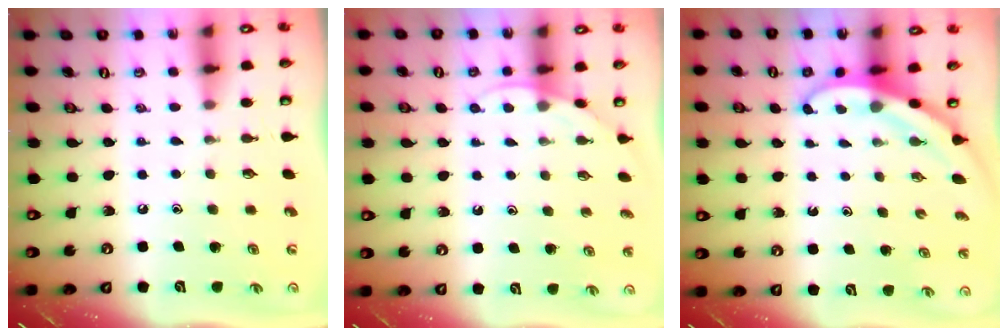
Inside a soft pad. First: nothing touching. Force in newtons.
{"total": 4.6, "press": 4.6, "slide": 0.3}
{"total": 3.0, "press": 3.0, "slide": 0.1}